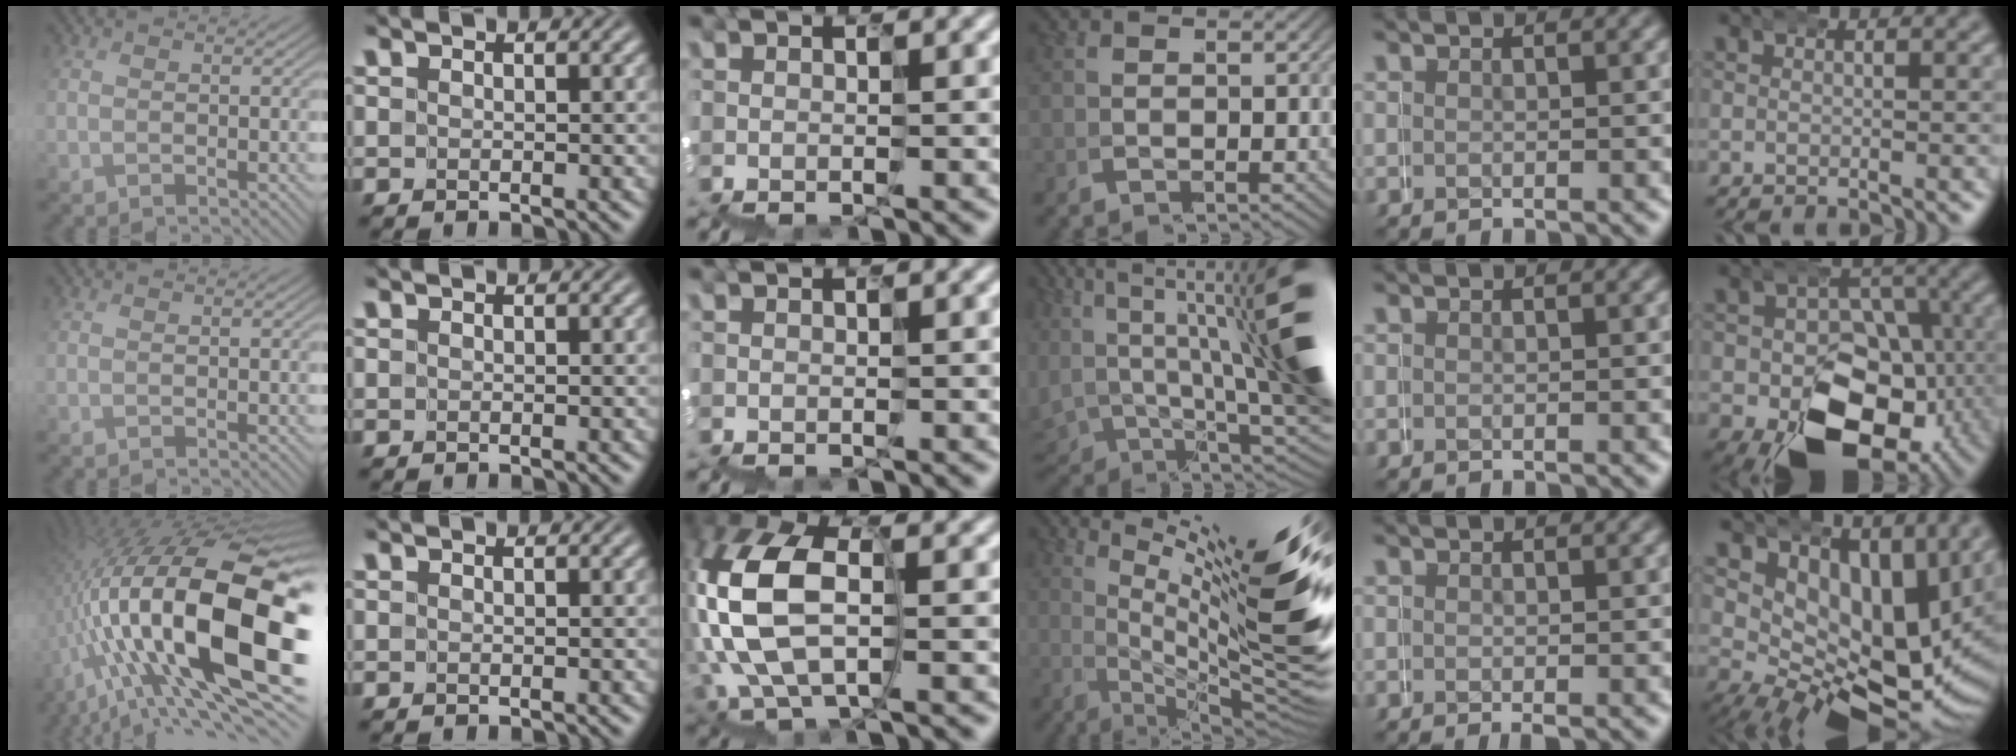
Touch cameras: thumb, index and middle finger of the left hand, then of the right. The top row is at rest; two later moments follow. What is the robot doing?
{"motion": "wrap", "object": "duck tape"}